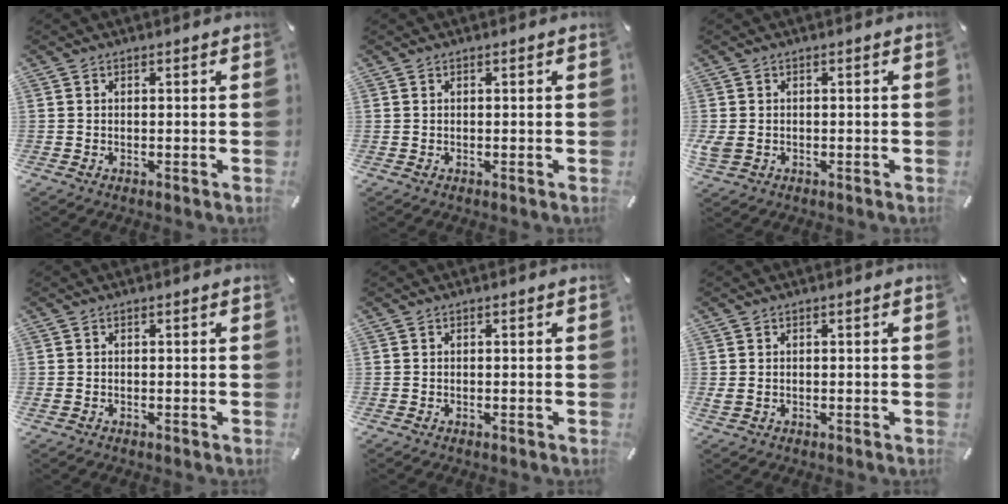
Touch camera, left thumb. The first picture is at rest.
{"total": 0.0}
{"total": 2.7, "force": [-0.4, 2.2, 1.5], "torque": [-0.042, -0.003, -0.008]}
{"total": 0.5, "force": [-0.2, 0.4, 0.3], "torque": [-0.005, 0.001, -0.005]}
{"total": 0.0}
{"total": 1.0, "force": [0.0, 0.8, 0.6], "torque": [-0.014, 0.001, 0.002]}